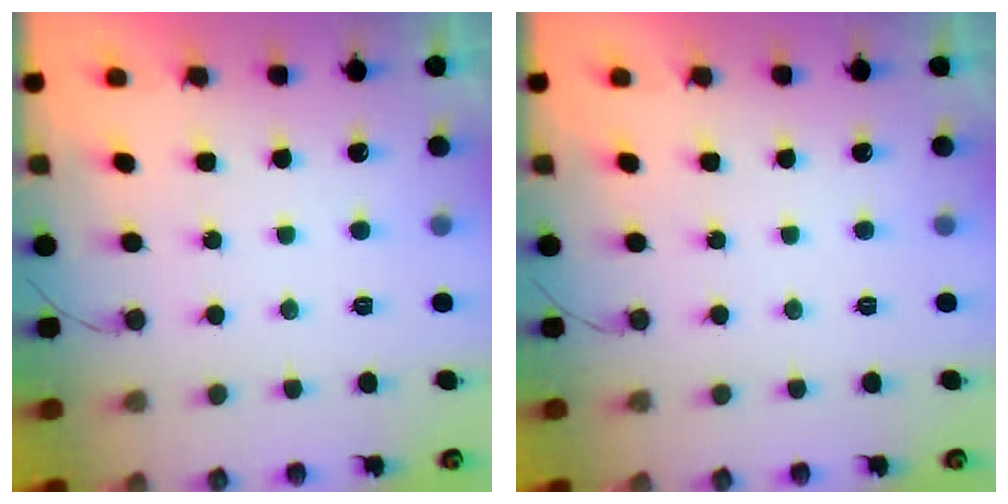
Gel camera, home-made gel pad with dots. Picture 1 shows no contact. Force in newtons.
{"total": 0.0}